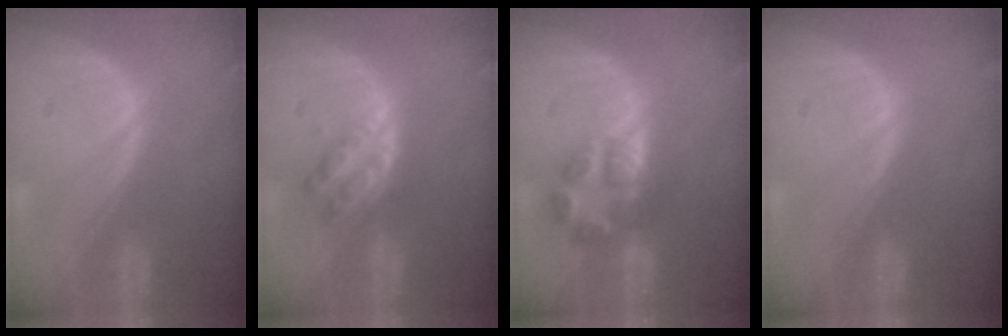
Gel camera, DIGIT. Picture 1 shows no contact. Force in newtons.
{"total": 4.9, "press": 4.7, "slide": 1.6}
{"total": 5.8, "press": 5.8, "slide": 0.8}
{"total": 0.0}